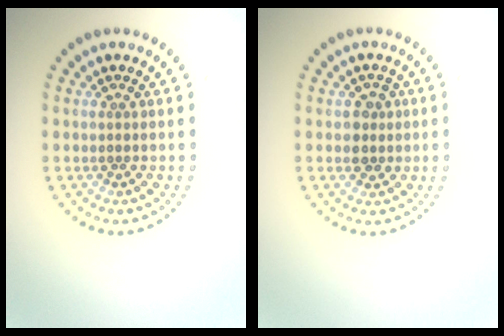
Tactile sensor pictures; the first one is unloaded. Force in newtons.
{"total": 1.9, "press": 1.8, "slide": 0.6}